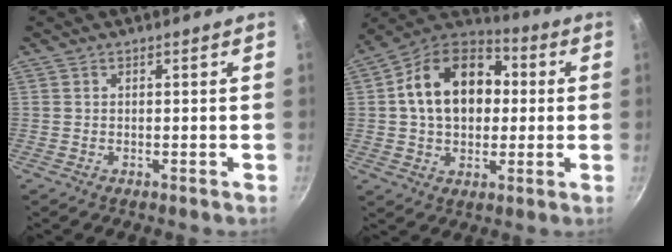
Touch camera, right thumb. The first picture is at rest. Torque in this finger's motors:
{"motor_torque": [-0.70, 1.46, 0.20, 0.11, 0.16]}